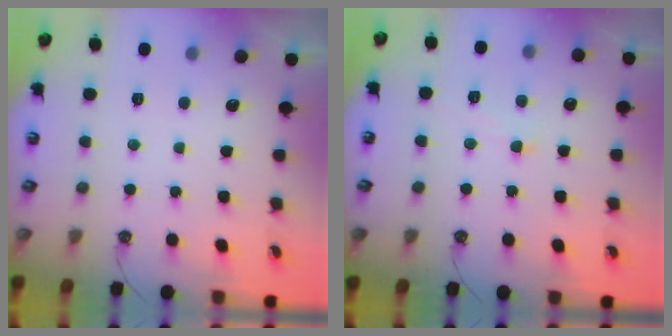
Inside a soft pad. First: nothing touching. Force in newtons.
{"total": 0.8, "press": 0.6, "slide": 0.5}